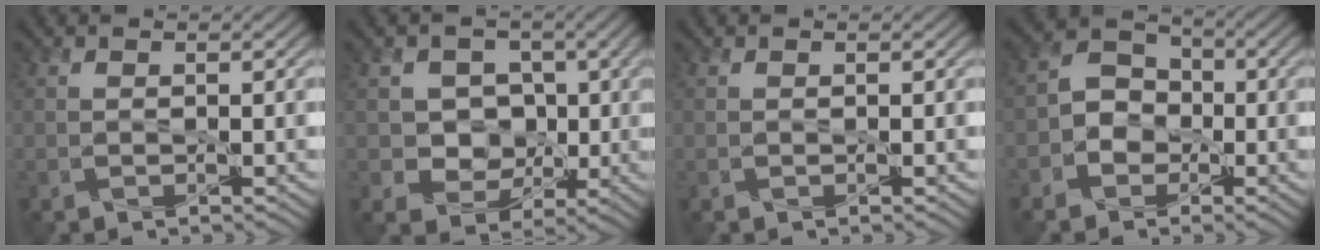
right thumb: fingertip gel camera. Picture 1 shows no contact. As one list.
[{"total": 7.5, "force": [0.3, 6.3, 3.9], "torque": [-0.081, -0.005, -0.010]}, {"total": 0.0}, {"total": 5.1, "force": [-2.0, 4.0, 2.4], "torque": [-0.044, 0.007, -0.054]}]